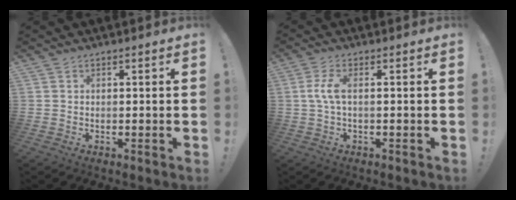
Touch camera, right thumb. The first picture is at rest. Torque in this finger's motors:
{"motor_torque": [0.45, 0.26, 0.66, -0.13, 0.14]}